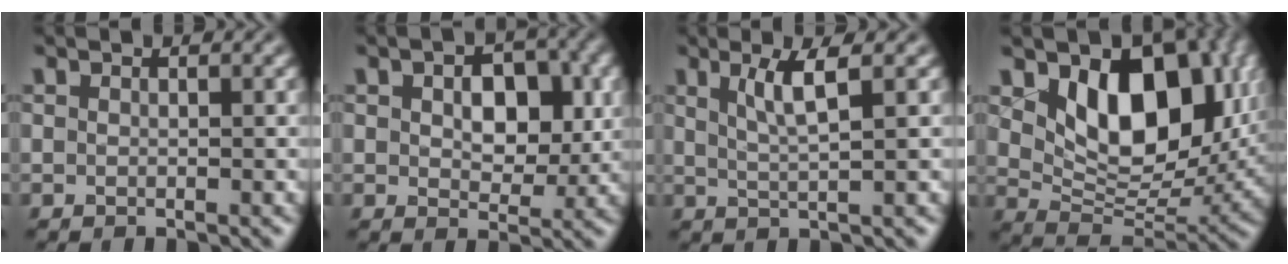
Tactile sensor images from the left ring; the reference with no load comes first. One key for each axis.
{"total": 5.8, "fx": 0.9, "fy": 3.5, "fz": 4.5, "tx": -0.070, "ty": -0.003, "tz": 0.016}
{"total": 3.1, "fx": 1.3, "fy": 0.5, "fz": 2.8, "tx": -0.048, "ty": -0.001, "tz": 0.025}
{"total": 10.6, "fx": 3.0, "fy": 6.7, "fz": 7.6, "tx": -0.120, "ty": -0.024, "tz": 0.058}